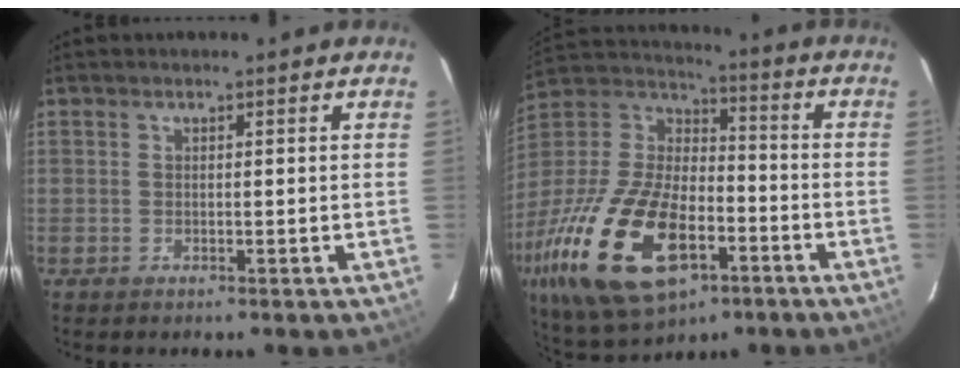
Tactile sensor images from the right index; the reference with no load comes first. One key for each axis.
{"total": 28.8, "fx": -12.3, "fy": 15.1, "fz": 21.2, "tx": -0.462, "ty": -0.036, "tz": -0.205}